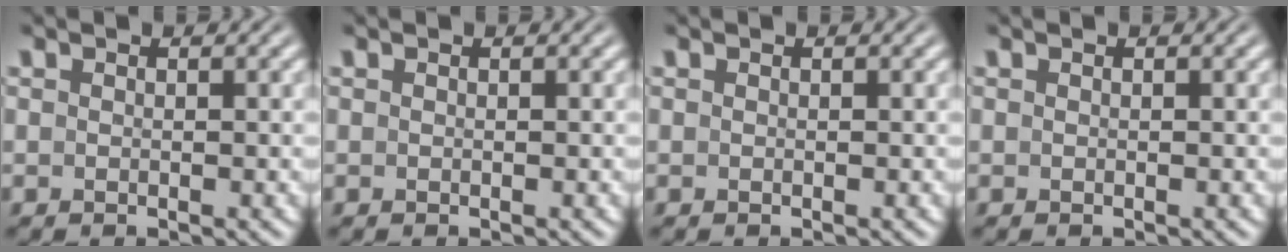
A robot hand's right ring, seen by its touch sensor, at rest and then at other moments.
{"total": 0.0}
{"total": 0.0}
{"total": 0.0}